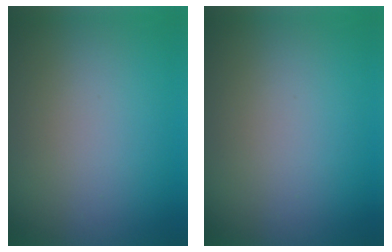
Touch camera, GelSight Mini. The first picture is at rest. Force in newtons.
{"total": 0.0}